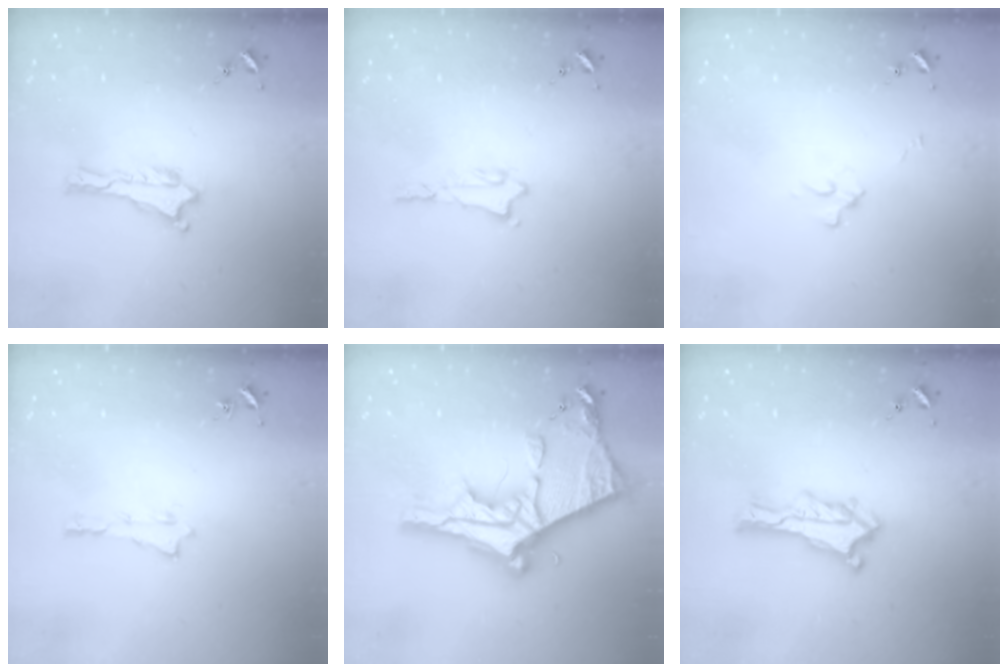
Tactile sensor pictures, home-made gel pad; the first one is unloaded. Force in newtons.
{"total": 0.9, "press": 0.9, "slide": 0.2}
{"total": 2.5, "press": 2.5, "slide": 0.3}
{"total": 0.0}
{"total": 13.1, "press": 13.0, "slide": 1.2}
{"total": 1.2, "press": 1.2, "slide": 0.2}